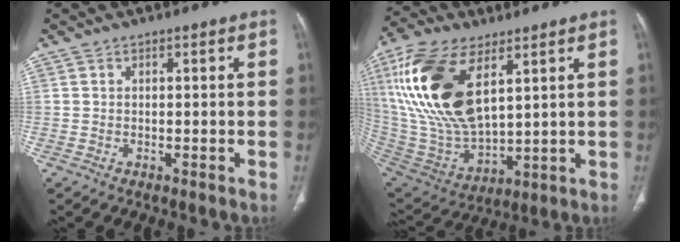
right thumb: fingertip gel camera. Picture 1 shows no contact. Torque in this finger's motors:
{"motor_torque": [-1.42, 2.68, 1.84, 0.93, 0.81]}